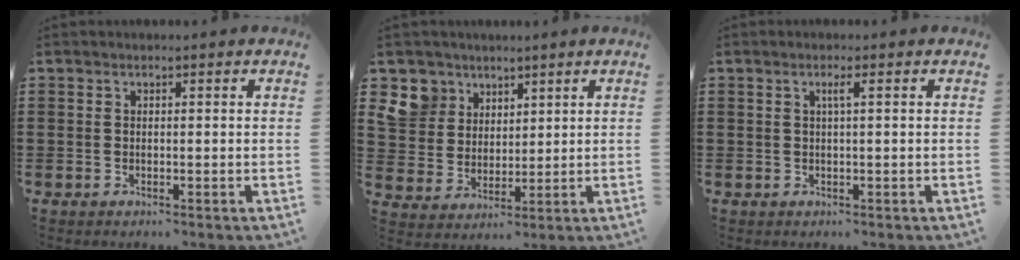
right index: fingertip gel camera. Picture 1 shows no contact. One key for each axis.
{"total": 7.5, "fx": 4.3, "fy": 6.1, "fz": 1.0, "tx": -0.070, "ty": -0.005, "tz": 0.084}
{"total": 1.4, "fx": 0.3, "fy": -0.2, "fz": 1.4, "tx": -0.024, "ty": -0.001, "tz": 0.002}